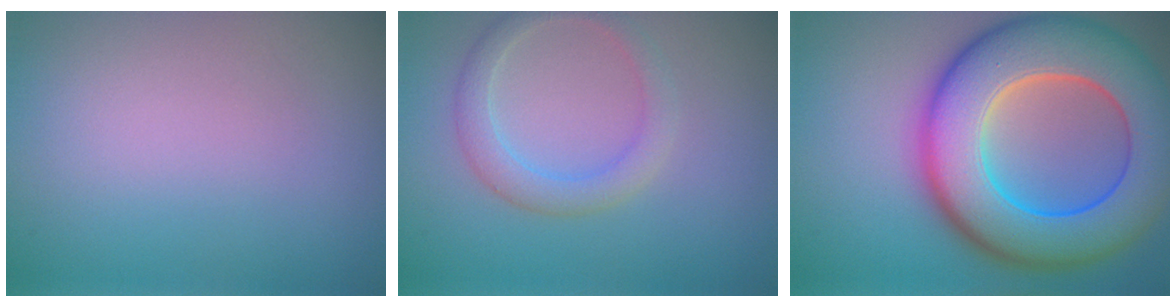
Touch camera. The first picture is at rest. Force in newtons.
{"total": 2.7, "press": 2.7, "slide": 0.0}
{"total": 13.4, "press": 13.4, "slide": 0.4}